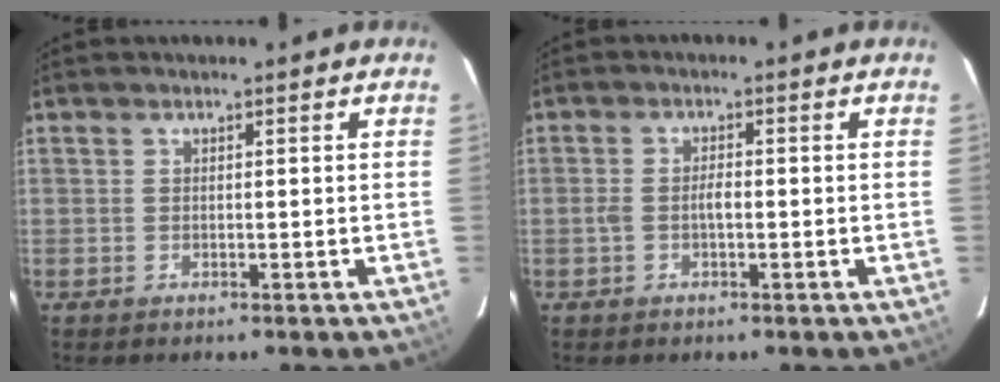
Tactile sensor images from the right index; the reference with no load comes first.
{"total": 2.4, "force": [-0.6, 0.9, 2.1], "torque": [-0.044, 0.004, -0.012]}